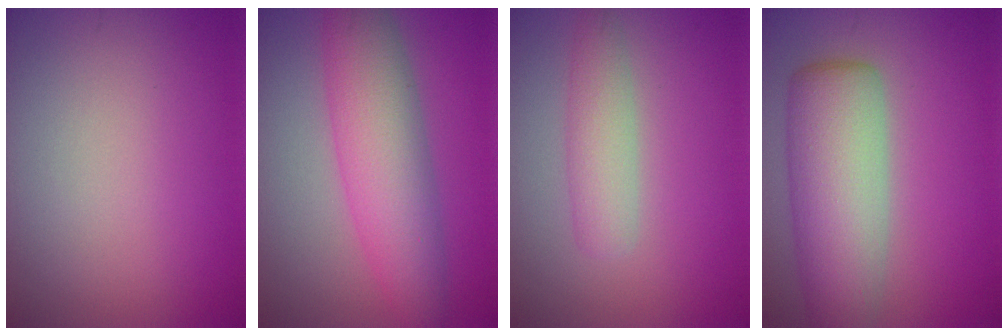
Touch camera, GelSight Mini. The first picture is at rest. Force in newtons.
{"total": 7.2, "press": 7.2, "slide": 0.3}
{"total": 3.1, "press": 3.1, "slide": 0.2}
{"total": 8.1, "press": 8.1, "slide": 0.4}